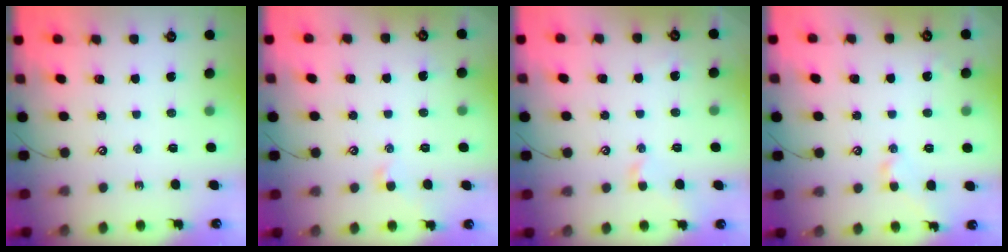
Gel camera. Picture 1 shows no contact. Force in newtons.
{"total": 1.1, "press": 1.1, "slide": 0.4}
{"total": 0.9, "press": 0.9, "slide": 0.1}
{"total": 1.2, "press": 0.9, "slide": 0.7}